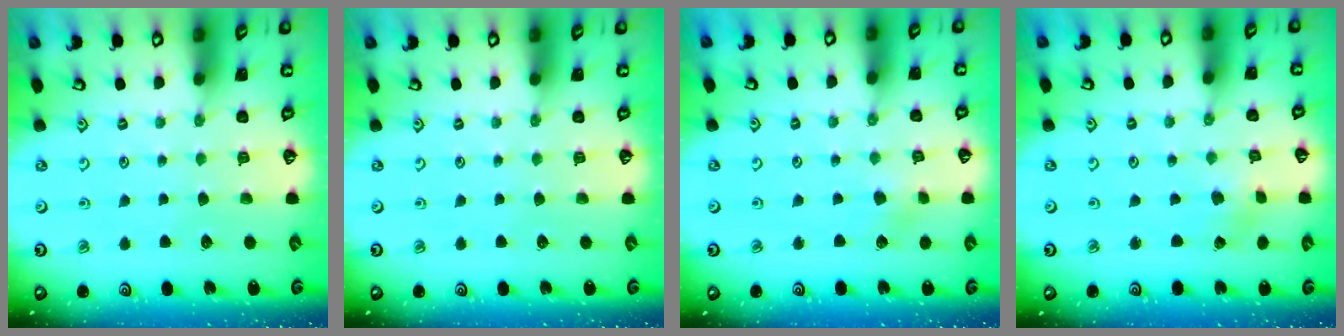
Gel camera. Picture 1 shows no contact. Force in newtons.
{"total": 0.0}
{"total": 2.6, "press": 2.6, "slide": 0.4}
{"total": 0.0}